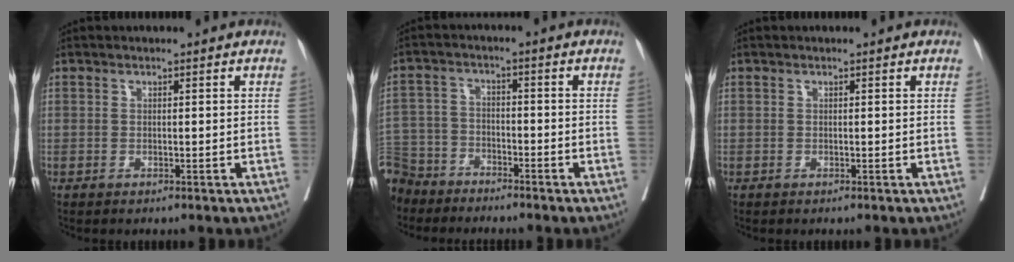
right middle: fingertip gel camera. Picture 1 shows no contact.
{"total": 11.0, "force": [-9.3, 5.6, 2.1], "torque": [-0.071, 0.001, -0.178]}
{"total": 0.0}